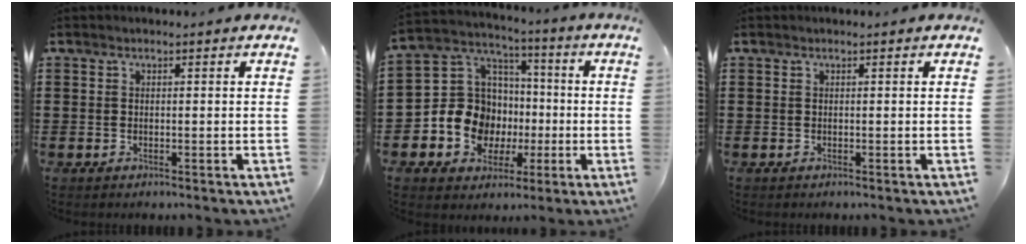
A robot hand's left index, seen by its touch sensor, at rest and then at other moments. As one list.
[{"total": 11.0, "force": [-2.2, 10.0, 3.9], "torque": [-0.120, 0.006, -0.039]}, {"total": 0.0}]